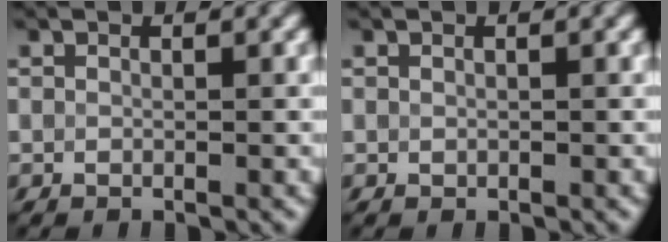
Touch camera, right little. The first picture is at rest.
{"total": 0.0}